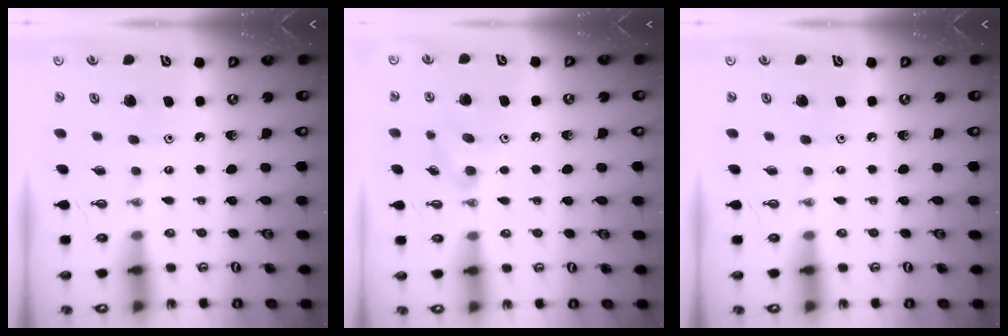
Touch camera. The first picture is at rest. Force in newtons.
{"total": 7.3, "press": 6.9, "slide": 2.1}
{"total": 0.0}